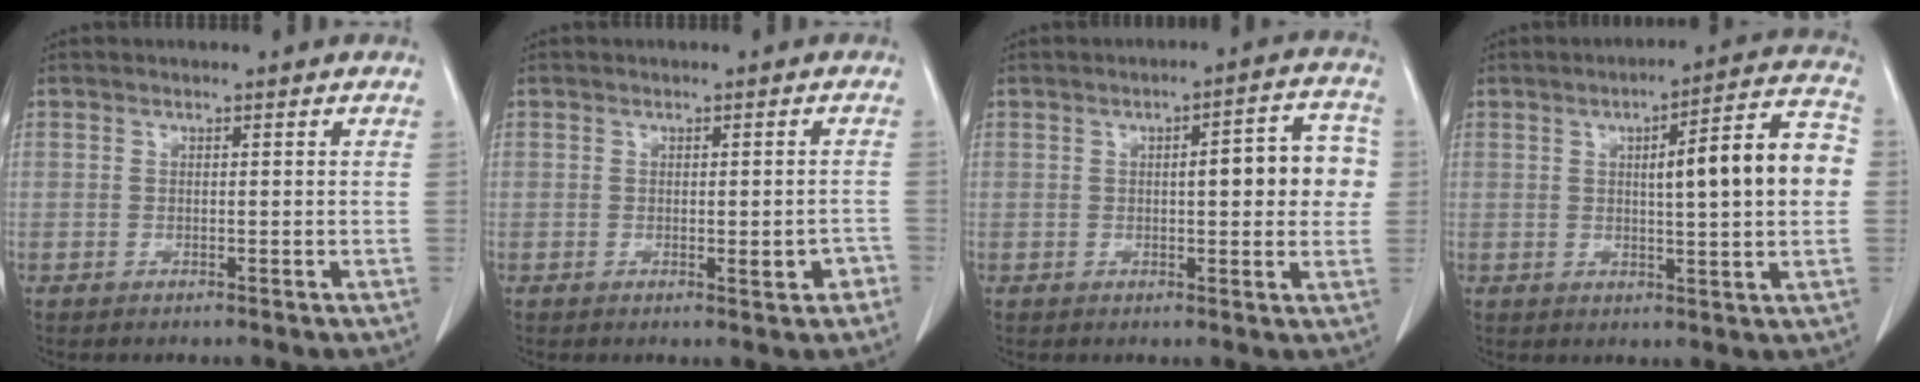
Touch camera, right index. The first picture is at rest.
{"total": 2.7, "force": [-1.0, 0.8, 2.4], "torque": [-0.026, -0.001, -0.009]}
{"total": 8.8, "force": [1.0, 2.6, 8.4], "torque": [-0.100, 0.027, 0.010]}
{"total": 12.6, "force": [1.2, 1.6, 12.4], "torque": [-0.165, 0.029, 0.014]}